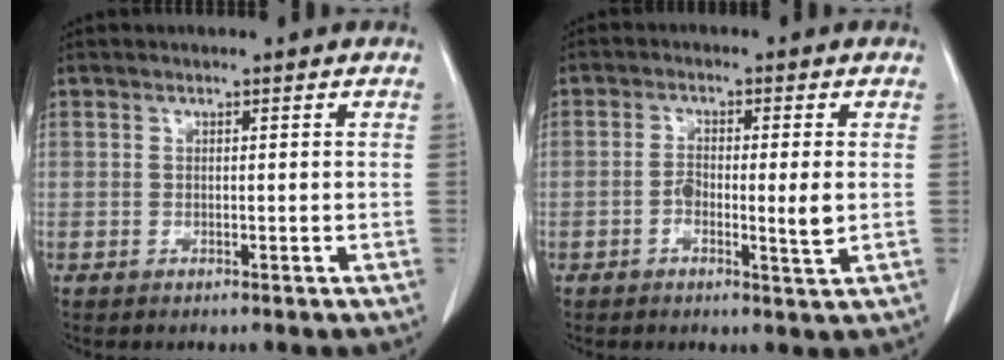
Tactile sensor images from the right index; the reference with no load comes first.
{"total": 5.1, "force": [-0.7, 1.0, 5.0], "torque": [-0.088, -0.003, -0.015]}